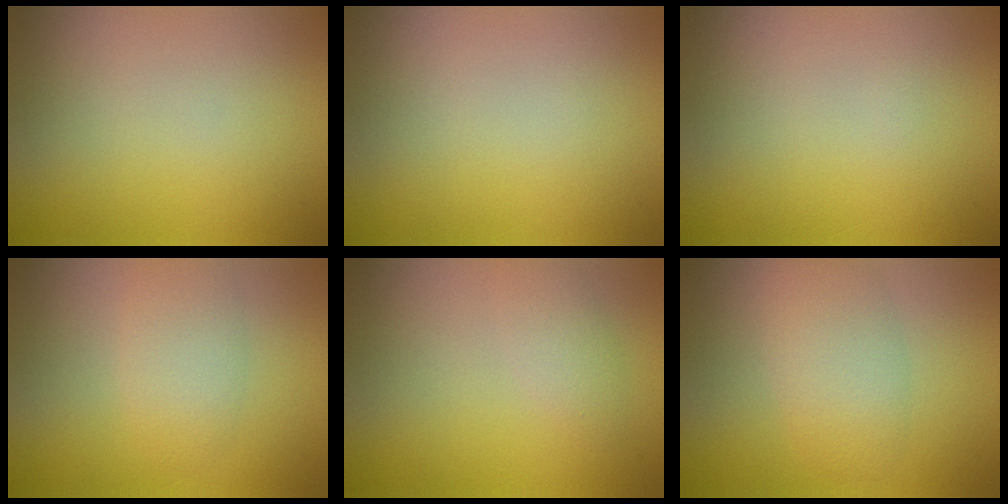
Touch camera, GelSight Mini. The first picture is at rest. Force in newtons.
{"total": 0.0}
{"total": 0.0}
{"total": 2.8, "press": 2.8, "slide": 0.2}
{"total": 1.6, "press": 1.6, "slide": 0.1}
{"total": 4.0, "press": 4.0, "slide": 0.2}